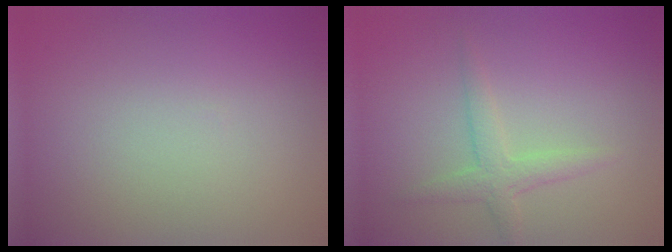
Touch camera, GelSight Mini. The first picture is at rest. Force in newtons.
{"total": 2.1, "press": 2.1, "slide": 0.1}